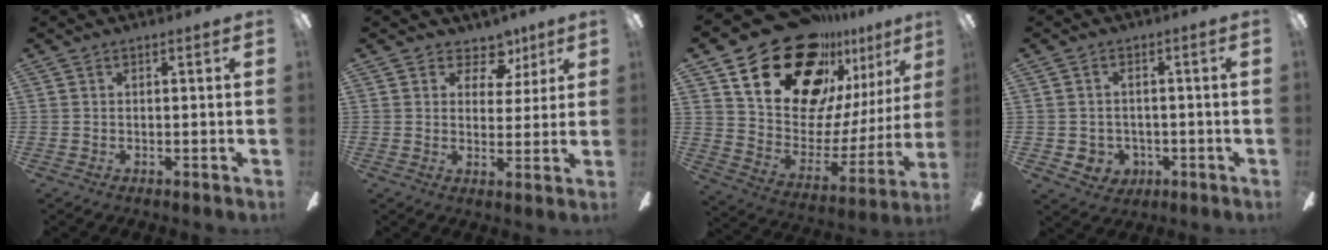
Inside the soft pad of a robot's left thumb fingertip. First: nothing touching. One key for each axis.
{"total": 7.5, "fx": 4.6, "fy": 4.9, "fz": 3.3, "tx": -0.033, "ty": -0.025, "tz": 0.079}
{"total": 27.7, "fx": 19.6, "fy": 14.9, "fz": 12.6, "tx": -0.205, "ty": -0.120, "tz": 0.367}
{"total": 4.3, "fx": -0.7, "fy": 4.1, "fz": 1.2, "tx": -0.027, "ty": 0.004, "tz": -0.014}